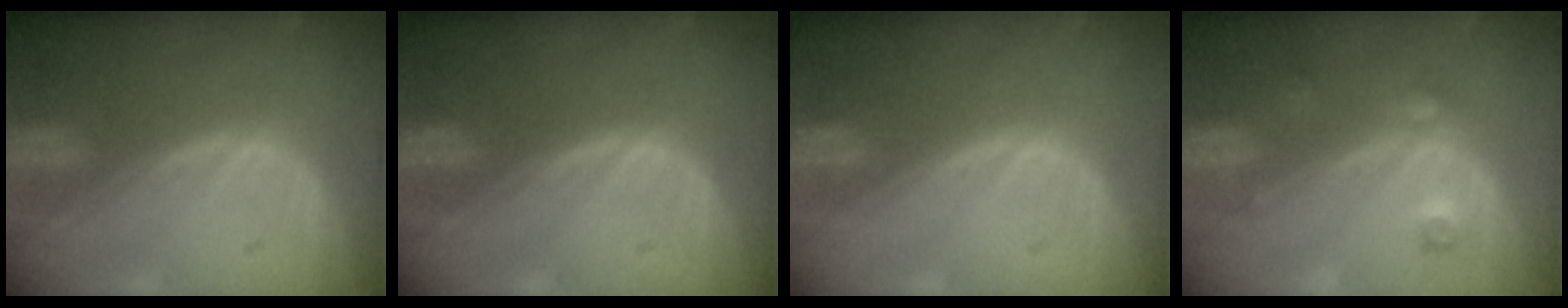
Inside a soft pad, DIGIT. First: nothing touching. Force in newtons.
{"total": 0.0}
{"total": 0.0}
{"total": 3.5, "press": 3.1, "slide": 1.5}